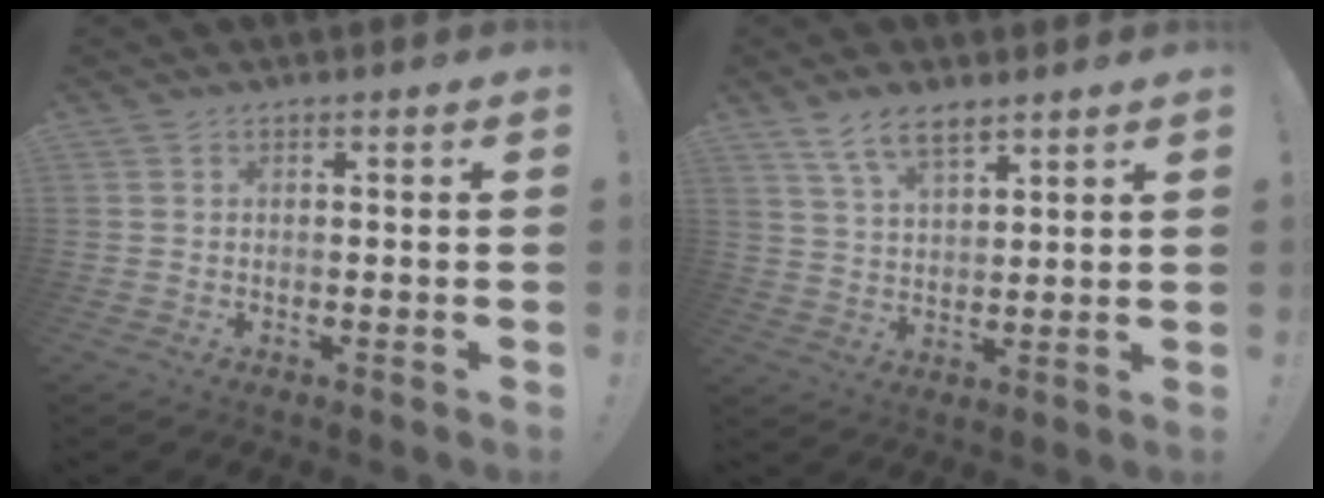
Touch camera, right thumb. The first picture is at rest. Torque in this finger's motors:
{"motor_torque": [-0.03, 0.09, 0.20, -0.06, 0.00]}